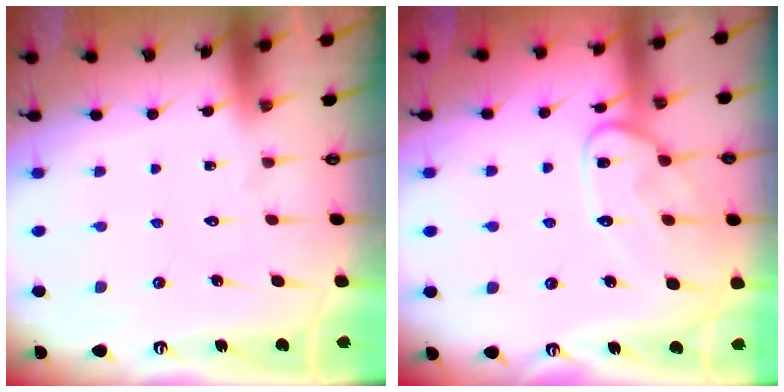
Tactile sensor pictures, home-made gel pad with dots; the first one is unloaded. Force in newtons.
{"total": 11.7, "press": 11.6, "slide": 0.7}